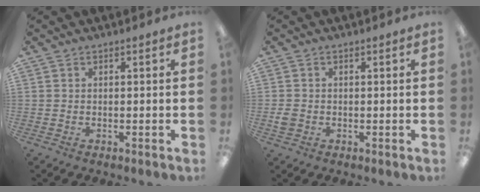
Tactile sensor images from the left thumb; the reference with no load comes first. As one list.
[{"total": 2.1, "force": [-0.2, 1.8, 0.9], "torque": [-0.006, 0.001, -0.007]}]